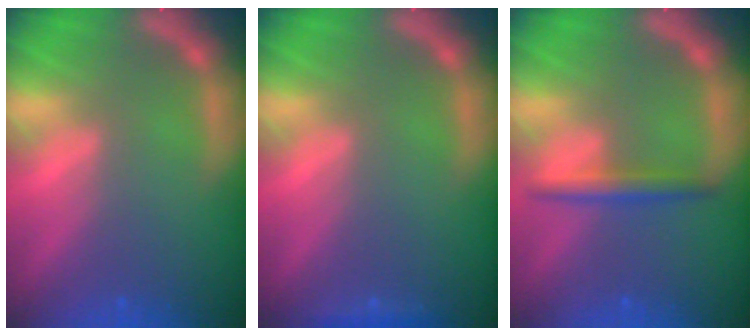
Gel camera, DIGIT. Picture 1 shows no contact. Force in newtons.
{"total": 0.9}
{"total": 2.5}